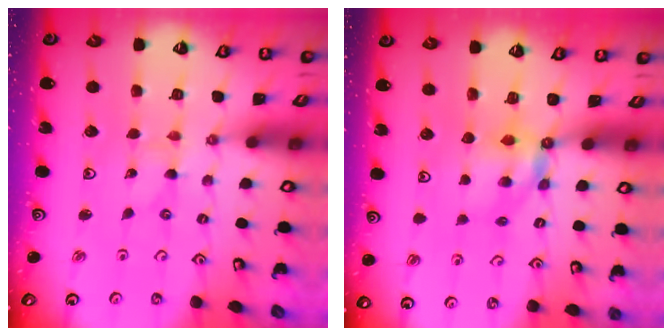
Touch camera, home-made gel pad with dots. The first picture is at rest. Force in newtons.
{"total": 8.3, "press": 8.3, "slide": 0.4}